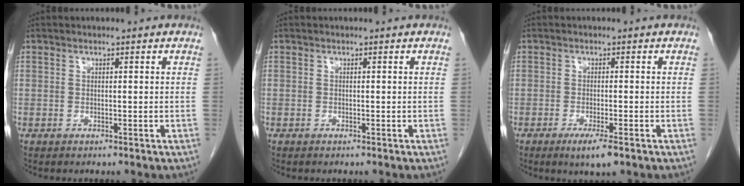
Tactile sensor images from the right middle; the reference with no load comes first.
{"total": 0.0}
{"total": 4.0, "force": [-2.3, 0.4, 3.2], "torque": [-0.055, -0.011, -0.037]}